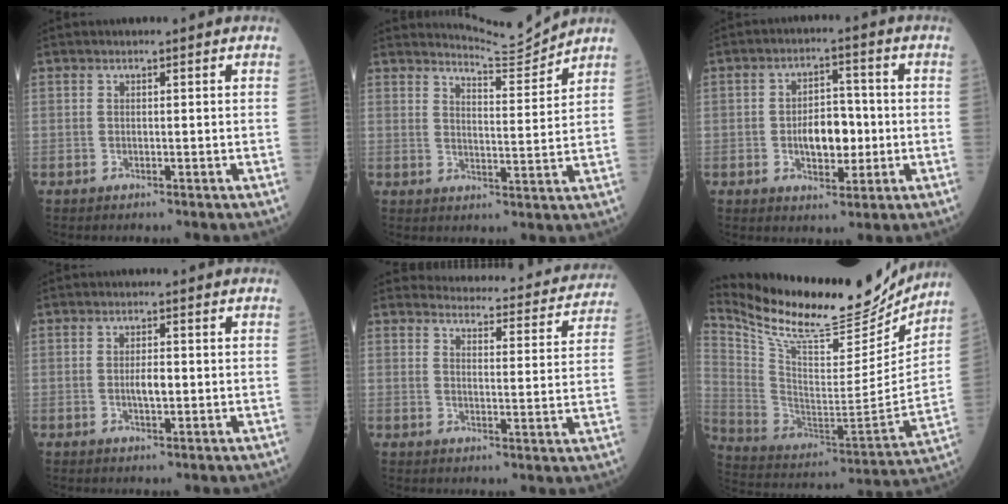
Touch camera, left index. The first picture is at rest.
{"total": 5.9, "force": [5.6, -1.4, -1.1], "torque": [-0.003, -0.028, 0.091]}
{"total": 6.8, "force": [-0.9, 3.7, 5.6], "torque": [-0.098, 0.008, -0.012]}
{"total": 2.4, "force": [-0.1, 0.7, 2.3], "torque": [-0.043, 0.001, -0.001]}
{"total": 19.2, "force": [18.6, 3.6, 3.2], "torque": [-0.021, -0.049, 0.197]}
{"total": 25.6, "force": [22.9, 5.1, 10.2], "torque": [-0.201, -0.044, 0.358]}